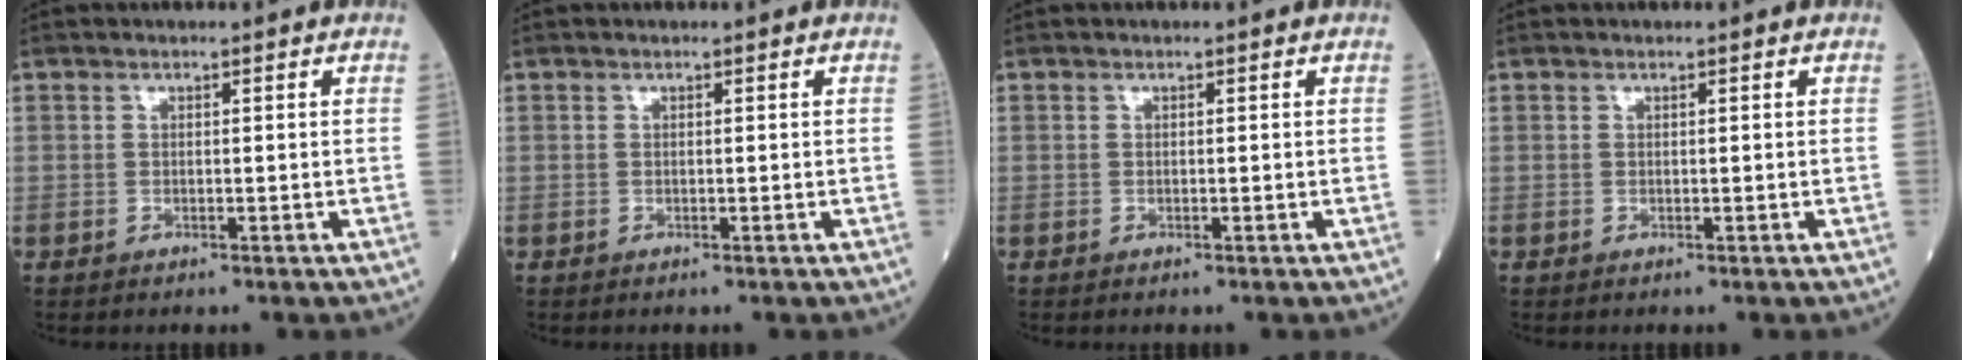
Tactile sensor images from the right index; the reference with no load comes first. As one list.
[{"total": 0.0}, {"total": 0.0}, {"total": 0.0}]